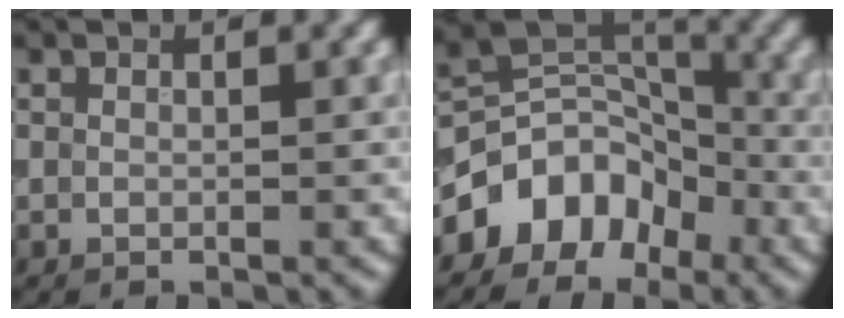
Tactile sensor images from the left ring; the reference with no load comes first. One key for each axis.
{"total": 6.3, "fx": -3.6, "fy": 4.6, "fz": 2.5, "tx": -0.021, "ty": 0.006, "tz": -0.075}